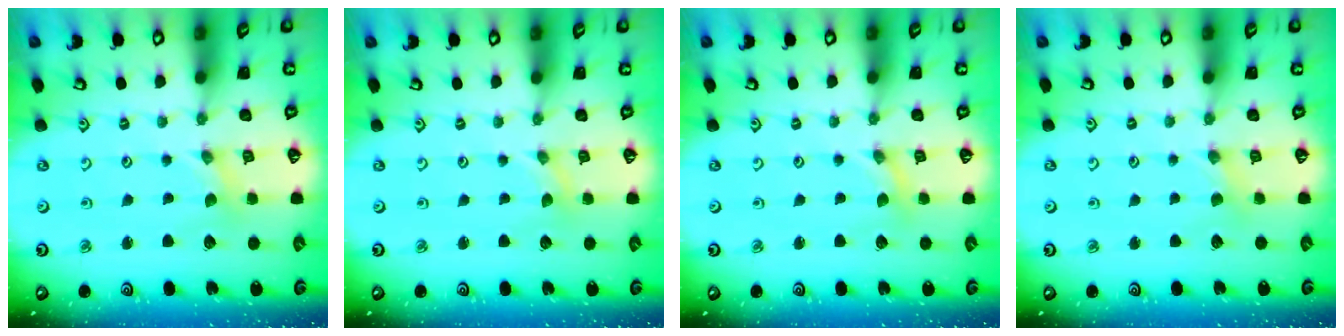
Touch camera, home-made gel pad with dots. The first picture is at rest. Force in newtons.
{"total": 0.0}
{"total": 0.0}
{"total": 1.8, "press": 1.7, "slide": 0.3}